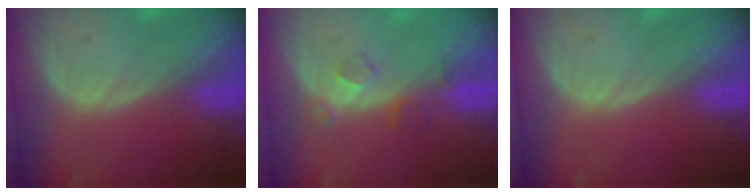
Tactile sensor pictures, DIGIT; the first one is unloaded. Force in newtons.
{"total": 3.3, "press": 2.8, "slide": 1.7}
{"total": 0.0}